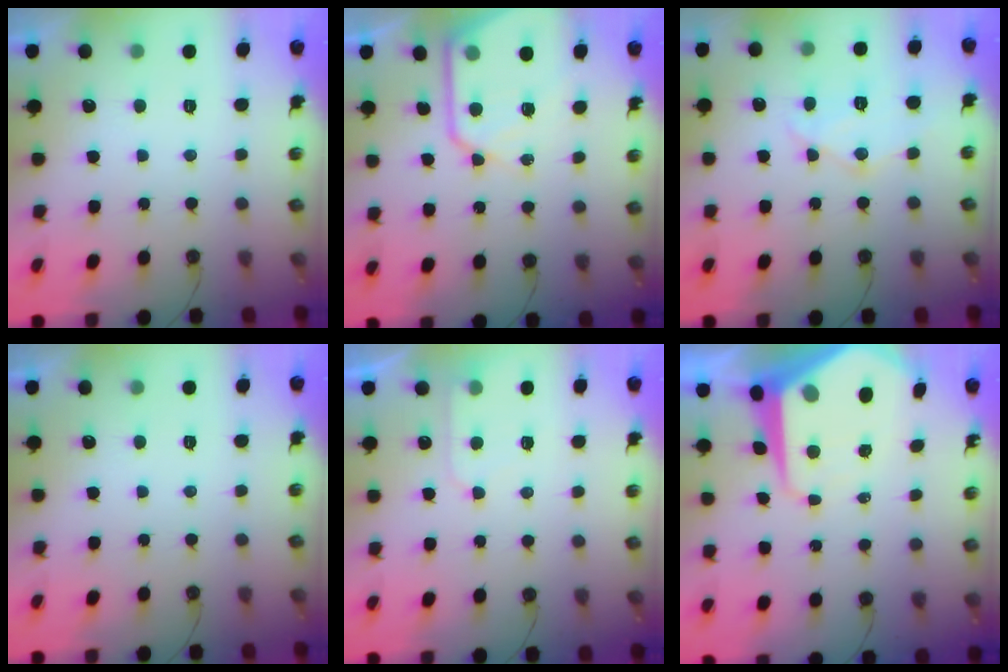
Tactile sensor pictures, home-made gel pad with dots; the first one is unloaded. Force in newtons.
{"total": 13.6, "press": 13.6, "slide": 1.3}
{"total": 12.4, "press": 12.3, "slide": 1.2}
{"total": 0.0}
{"total": 6.8, "press": 6.8, "slide": 0.8}
{"total": 13.7, "press": 13.7, "slide": 1.1}